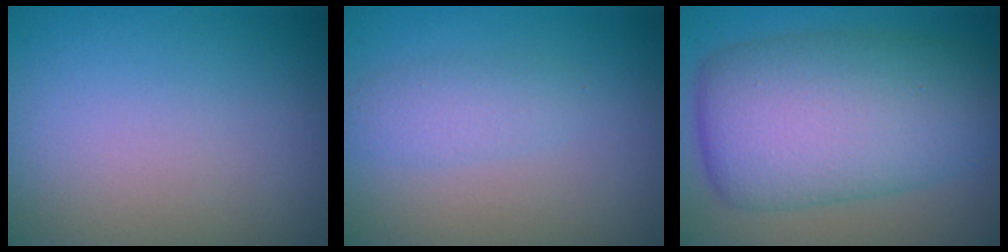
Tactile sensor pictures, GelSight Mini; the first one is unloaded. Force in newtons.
{"total": 2.0, "press": 2.0, "slide": 0.1}
{"total": 10.8, "press": 10.8, "slide": 0.1}